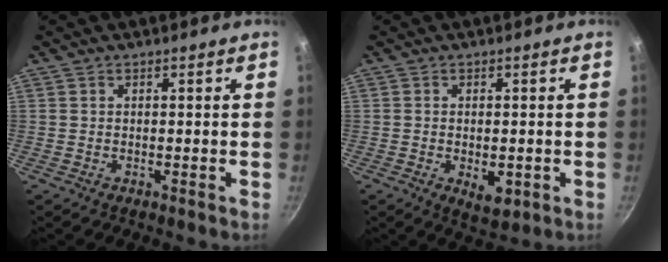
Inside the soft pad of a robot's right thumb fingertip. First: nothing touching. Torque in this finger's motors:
{"motor_torque": [-0.56, 0.01, -0.13, 0.05, -0.02]}